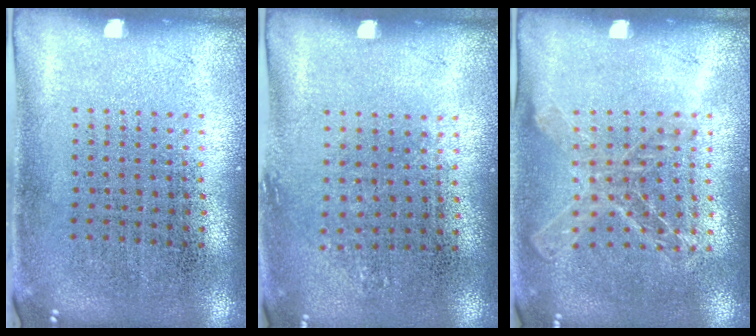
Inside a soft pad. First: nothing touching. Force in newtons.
{"total": 0.8, "press": 0.7, "slide": 0.4}
{"total": 1.1, "press": 1.1, "slide": 0.0}